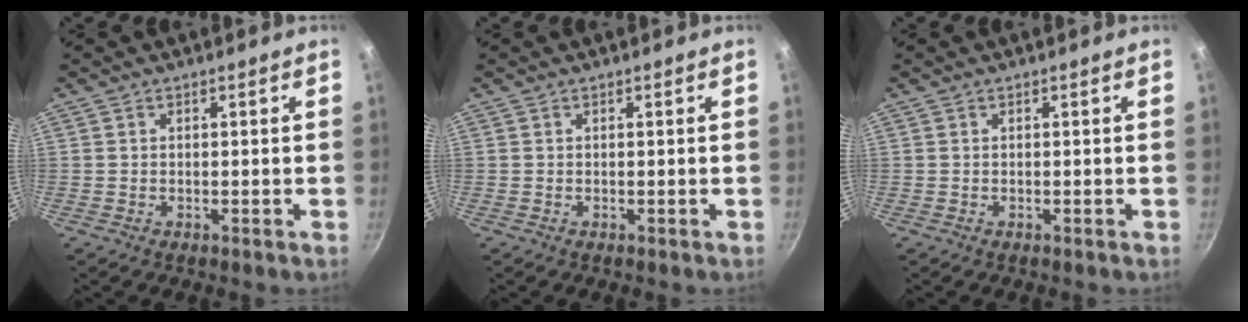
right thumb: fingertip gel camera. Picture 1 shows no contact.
{"total": 0.0}
{"total": 0.0}